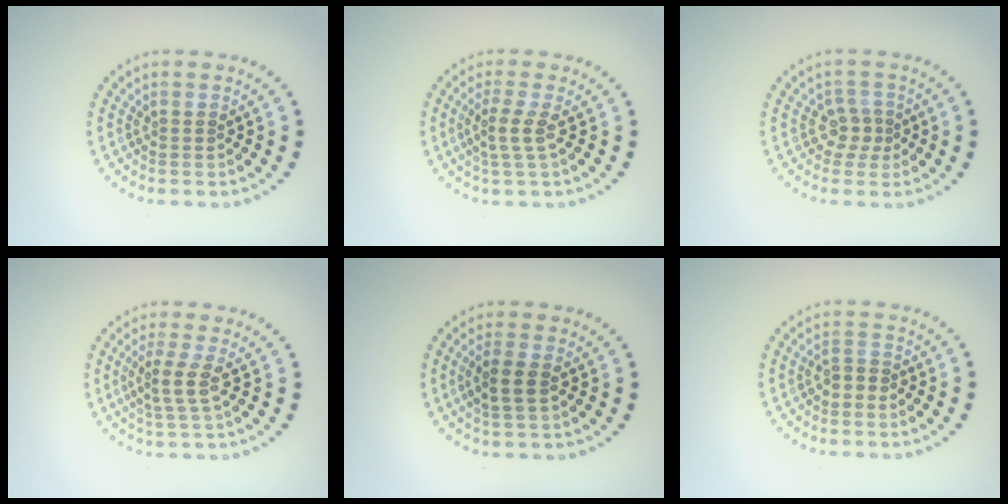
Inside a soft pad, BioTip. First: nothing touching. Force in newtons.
{"total": 2.1, "press": 1.5, "slide": 1.4}
{"total": 1.9, "press": 1.4, "slide": 1.3}
{"total": 2.1, "press": 1.5, "slide": 1.4}
{"total": 2.2, "press": 2.1, "slide": 0.6}
{"total": 1.3, "press": 1.0, "slide": 0.9}